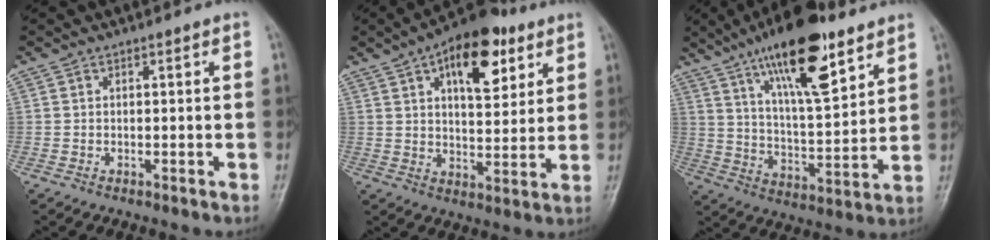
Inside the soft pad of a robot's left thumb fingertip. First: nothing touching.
{"total": 15.1, "force": [7.2, 7.3, 11.1], "torque": [-0.127, -0.017, 0.105]}
{"total": 19.0, "force": [11.5, 6.0, 13.9], "torque": [-0.202, -0.051, 0.199]}